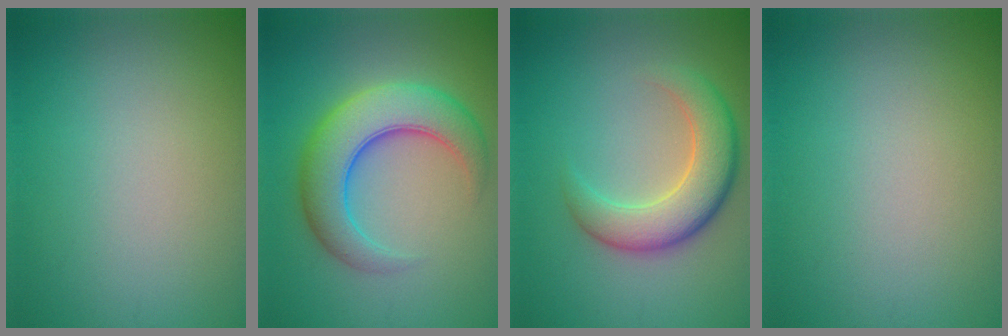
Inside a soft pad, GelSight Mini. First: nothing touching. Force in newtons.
{"total": 7.5, "press": 7.5, "slide": 0.1}
{"total": 5.8, "press": 5.8, "slide": 0.4}
{"total": 0.0}